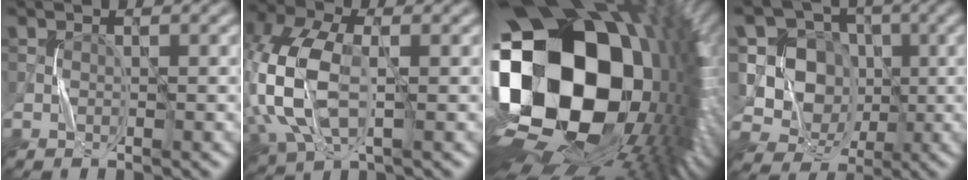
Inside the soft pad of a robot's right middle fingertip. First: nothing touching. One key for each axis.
{"total": 8.4, "fx": -1.0, "fy": 4.4, "fz": 7.1, "tx": -0.191, "ty": 0.003, "tz": -0.022}
{"total": 21.8, "fx": -1.4, "fy": 14.4, "fz": 16.4, "tx": -0.310, "ty": -0.045, "tz": -0.020}
{"total": 11.2, "fx": -1.3, "fy": 9.9, "fz": 5.2, "tx": -0.132, "ty": 0.032, "tz": -0.043}